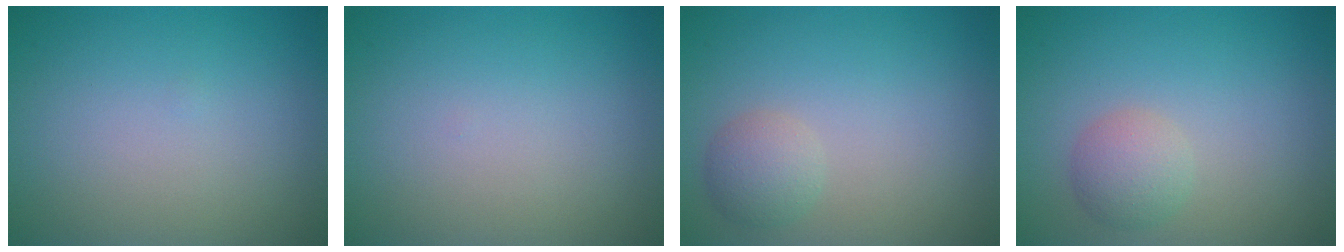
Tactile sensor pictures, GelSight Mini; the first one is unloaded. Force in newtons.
{"total": 0.0}
{"total": 2.1, "press": 2.1, "slide": 0.0}
{"total": 2.4, "press": 2.4, "slide": 0.1}